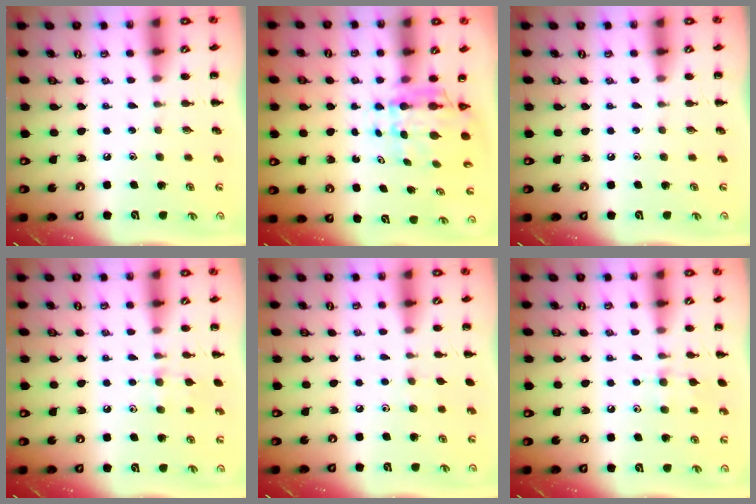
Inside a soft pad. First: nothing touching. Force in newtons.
{"total": 5.9, "press": 5.6, "slide": 1.7}
{"total": 0.0}
{"total": 8.0, "press": 7.6, "slide": 2.7}
{"total": 4.2, "press": 3.9, "slide": 1.6}
{"total": 8.0, "press": 7.6, "slide": 2.7}